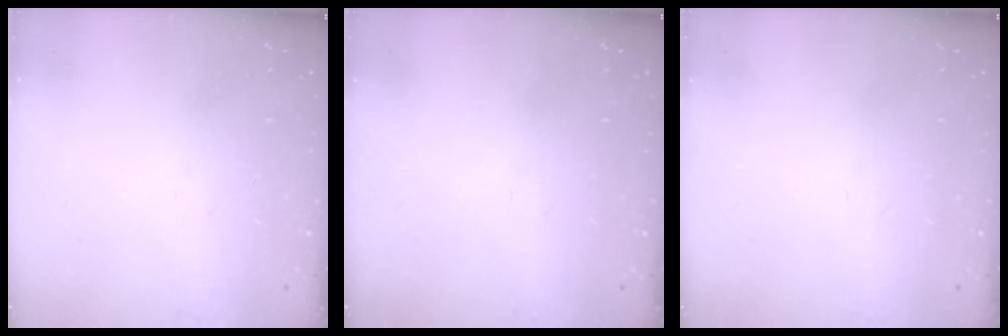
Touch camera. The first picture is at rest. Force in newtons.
{"total": 0.0}
{"total": 0.0}